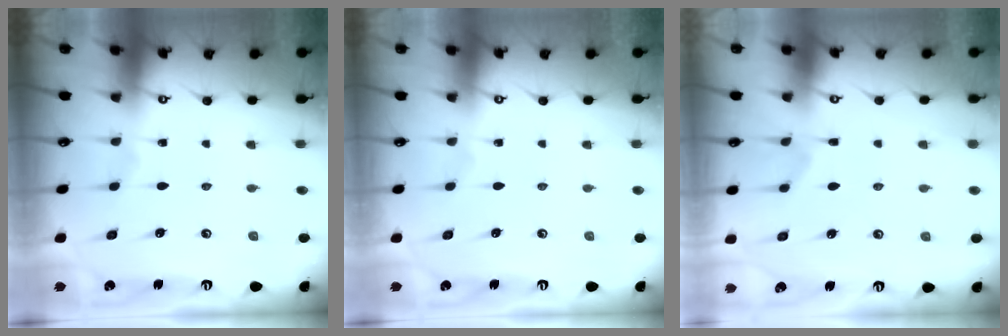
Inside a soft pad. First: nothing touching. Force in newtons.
{"total": 0.0}
{"total": 2.6, "press": 2.3, "slide": 1.1}